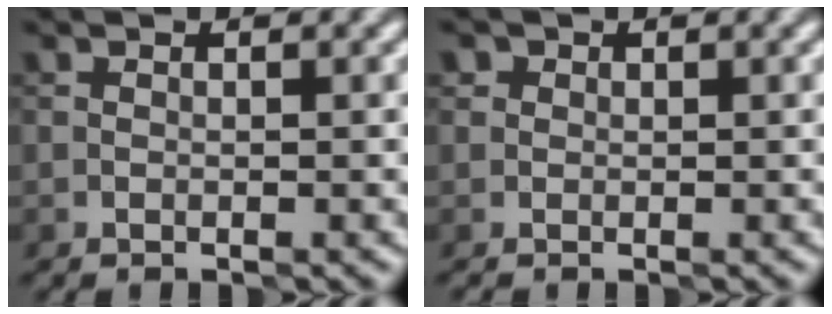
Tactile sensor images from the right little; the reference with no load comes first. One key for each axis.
{"total": 0.9, "fx": 0.2, "fy": 0.9, "fz": 0.0, "tx": 0.009, "ty": 0.004, "tz": -0.008}